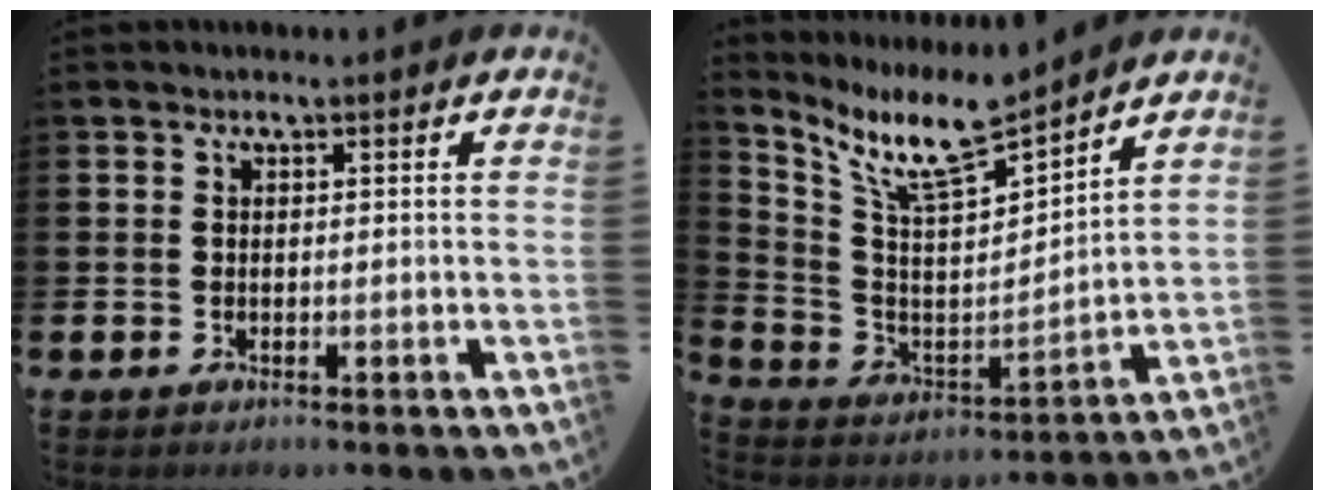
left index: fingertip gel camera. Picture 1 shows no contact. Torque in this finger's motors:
{"motor_torque": [0.39, -0.01, 0.61, 0.18]}